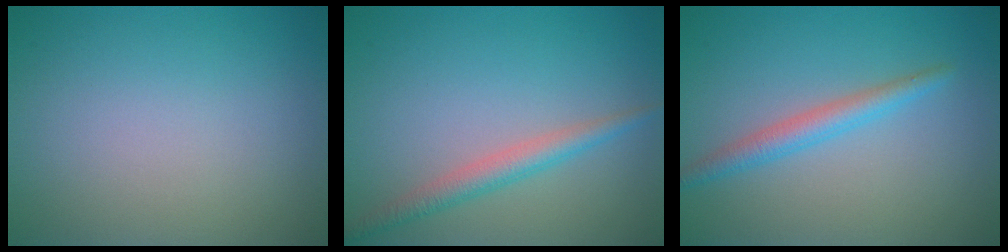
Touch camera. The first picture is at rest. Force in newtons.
{"total": 2.5, "press": 2.5, "slide": 0.0}
{"total": 2.4, "press": 2.4, "slide": 0.1}